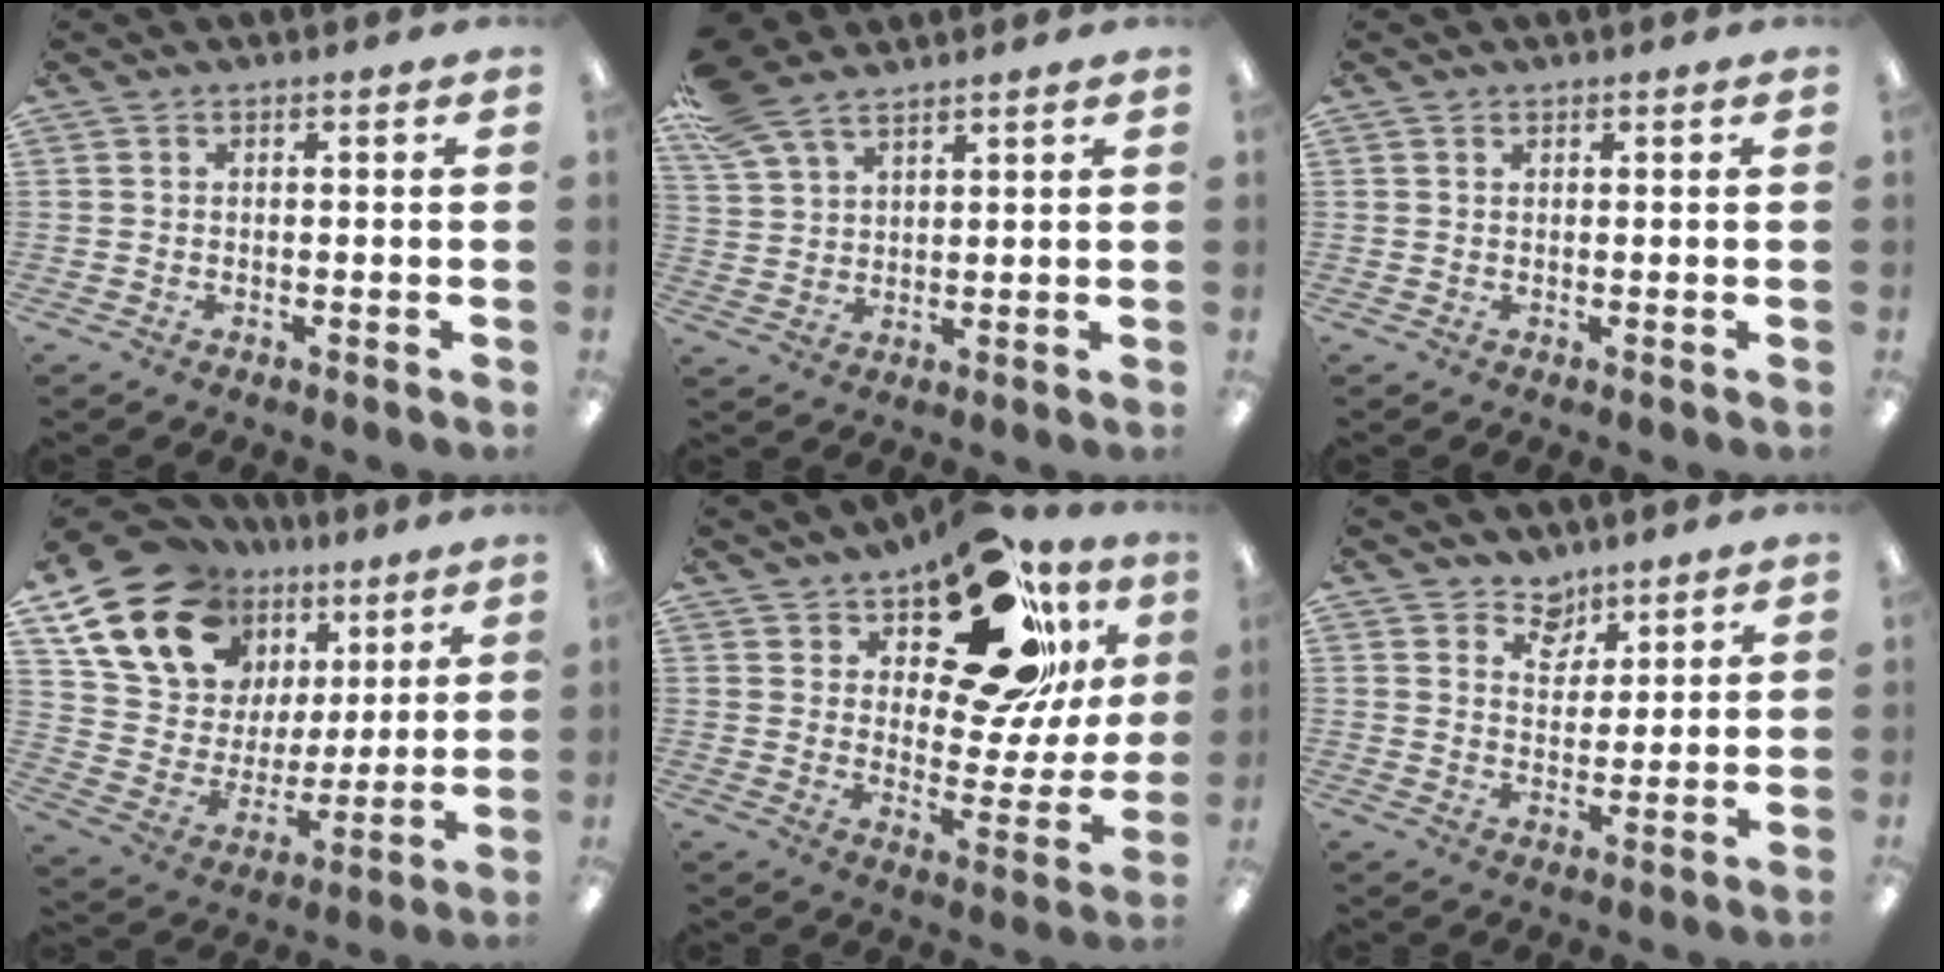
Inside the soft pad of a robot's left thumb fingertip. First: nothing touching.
{"total": 10.0, "force": [7.7, 4.7, 4.2], "torque": [-0.104, -0.025, 0.151]}
{"total": 0.9, "force": [0.6, 0.5, 0.4], "torque": [-0.010, 0.002, 0.011]}
{"total": 18.7, "force": [11.4, 12.6, 7.8], "torque": [-0.156, -0.061, 0.219]}
{"total": 22.2, "force": [15.5, 9.3, 12.9], "torque": [-0.191, -0.085, 0.261]}
{"total": 6.0, "force": [4.8, 3.6, 0.5], "torque": [-0.007, -0.031, 0.087]}